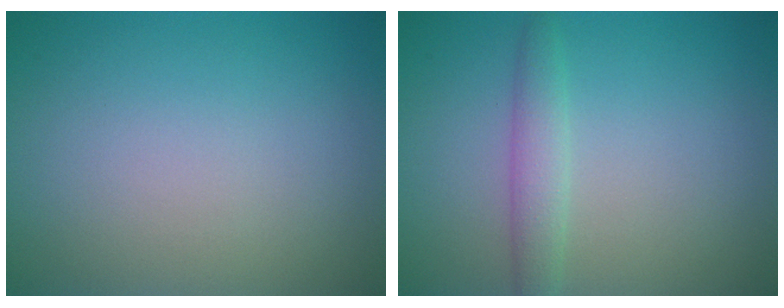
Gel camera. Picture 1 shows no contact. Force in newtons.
{"total": 2.1, "press": 2.1, "slide": 0.1}